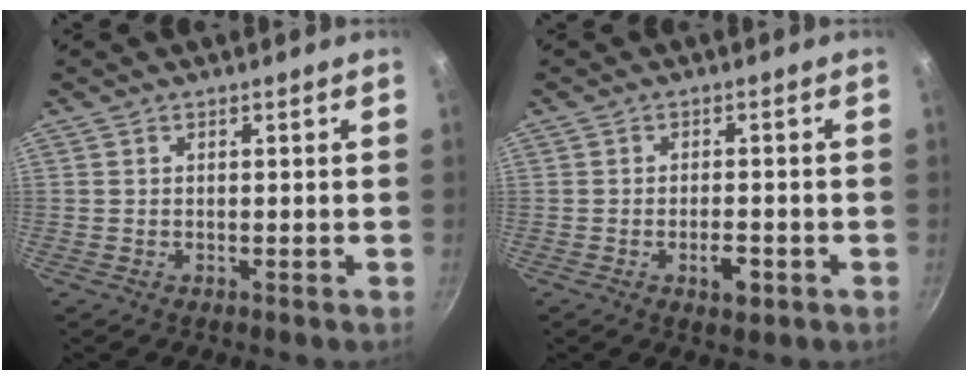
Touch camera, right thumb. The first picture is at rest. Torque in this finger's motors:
{"motor_torque": [-0.29, 0.03, 0.15, 0.36, 0.12]}